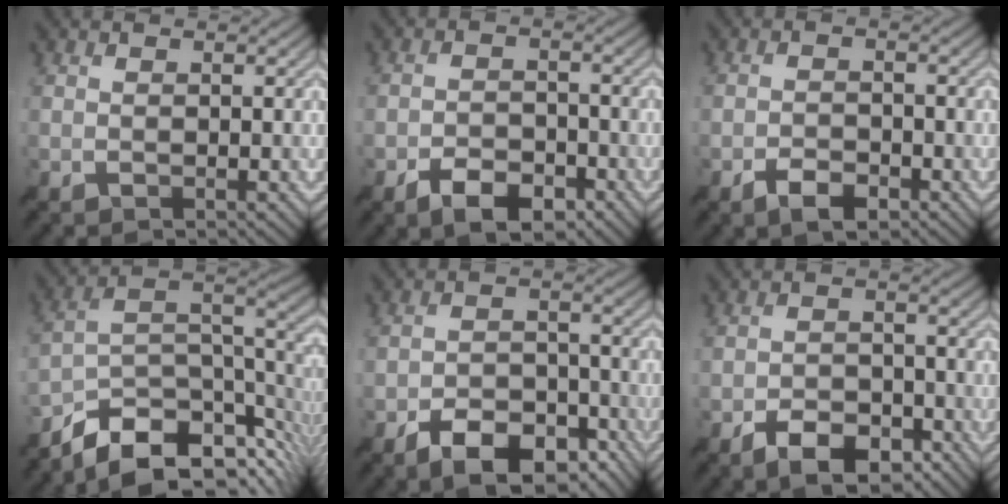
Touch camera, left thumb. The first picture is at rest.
{"total": 5.2, "force": [-3.0, 2.5, 3.3], "torque": [-0.058, 0.006, -0.054]}
{"total": 3.1, "force": [-1.7, 1.5, 2.2], "torque": [-0.041, 0.005, -0.032]}
{"total": 11.8, "force": [-7.6, 5.1, 7.5], "torque": [-0.156, 0.003, -0.120]}
{"total": 8.8, "force": [-5.5, 4.3, 5.3], "torque": [-0.087, 0.000, -0.097]}
{"total": 6.2, "force": [-3.7, 3.1, 3.8], "torque": [-0.063, 0.005, -0.068]}